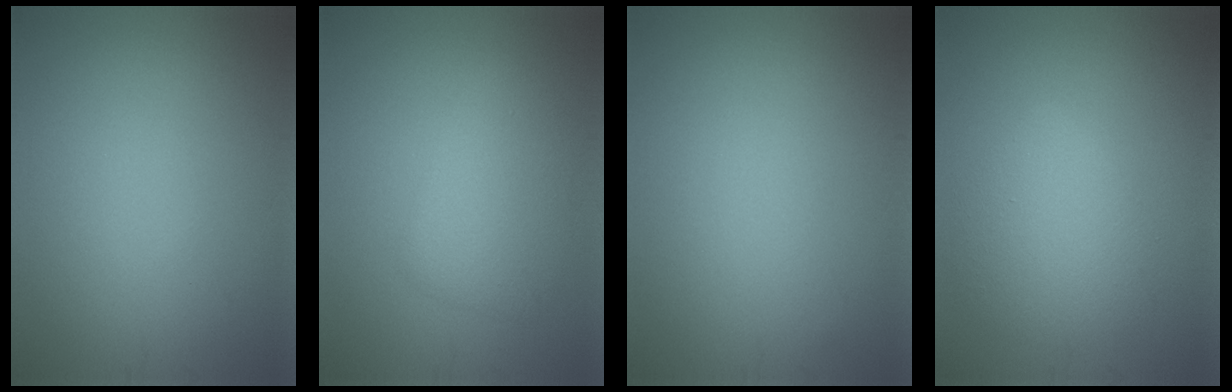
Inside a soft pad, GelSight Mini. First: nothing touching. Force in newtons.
{"total": 3.5, "press": 3.5, "slide": 0.0}
{"total": 0.0}
{"total": 3.6, "press": 3.6, "slide": 0.2}